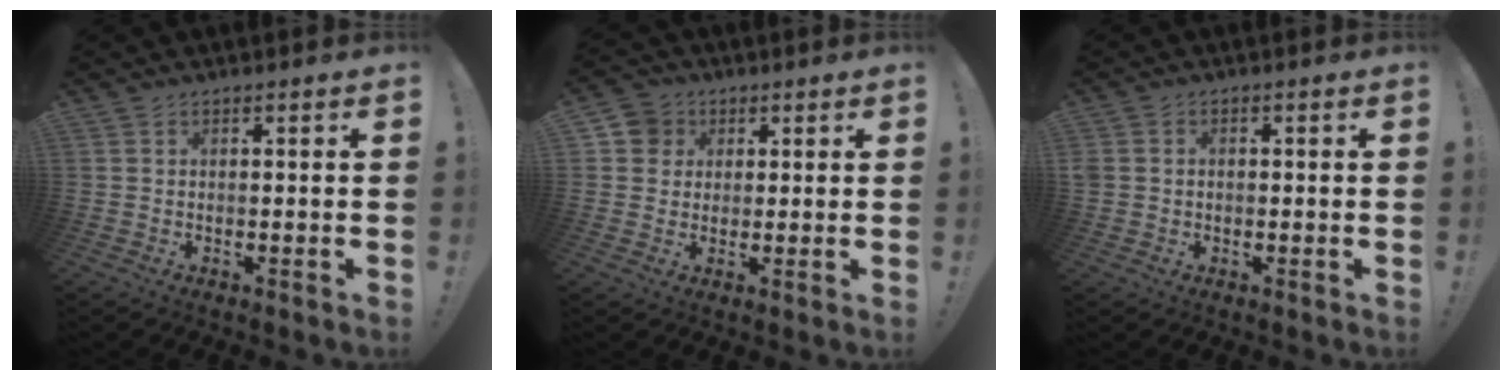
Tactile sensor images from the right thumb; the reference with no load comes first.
{"total": 6.3, "force": [2.1, 5.8, 1.2], "torque": [-0.023, -0.003, 0.043]}
{"total": 2.2, "force": [0.0, 1.9, 1.1], "torque": [-0.021, 0.005, 0.001]}